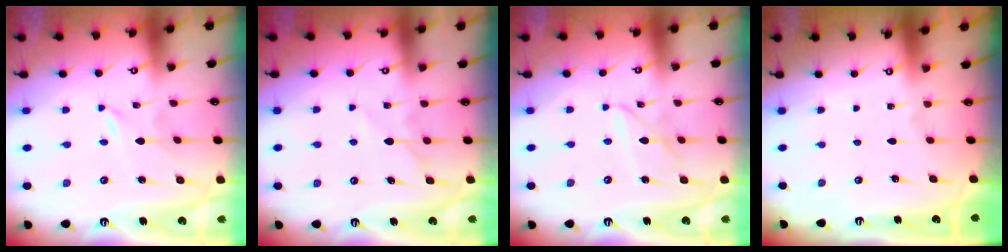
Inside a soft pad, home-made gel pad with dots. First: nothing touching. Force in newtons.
{"total": 6.5, "press": 6.5, "slide": 0.8}
{"total": 6.9, "press": 6.9, "slide": 0.6}
{"total": 0.0}